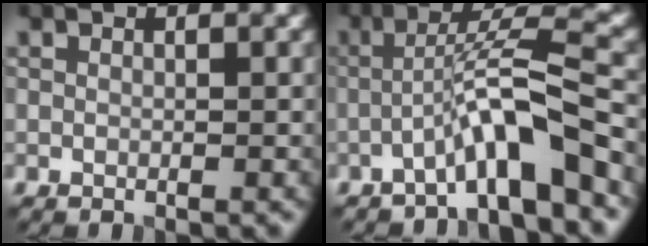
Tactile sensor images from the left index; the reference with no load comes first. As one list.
[{"total": 6.3, "force": [-3.1, 0.7, 5.4], "torque": [-0.094, 0.024, -0.058]}]